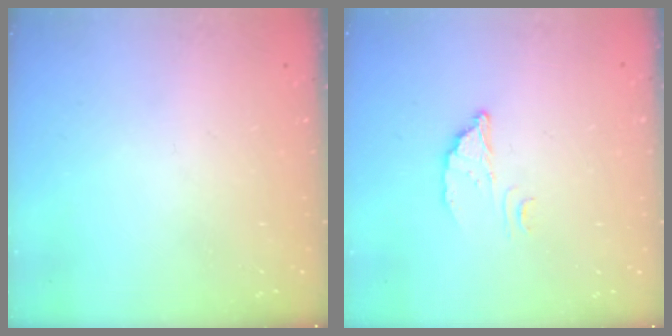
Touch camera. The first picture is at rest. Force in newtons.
{"total": 2.8, "press": 2.8, "slide": 0.2}